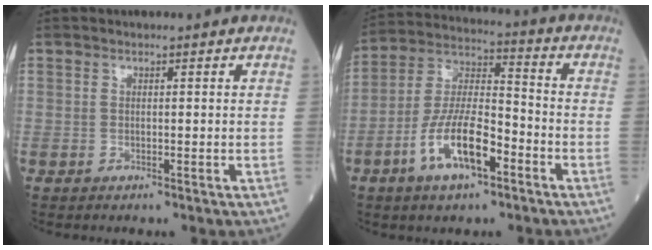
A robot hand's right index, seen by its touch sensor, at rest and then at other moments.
{"total": 12.1, "force": [-5.5, 3.7, 10.1], "torque": [-0.209, 0.004, -0.102]}